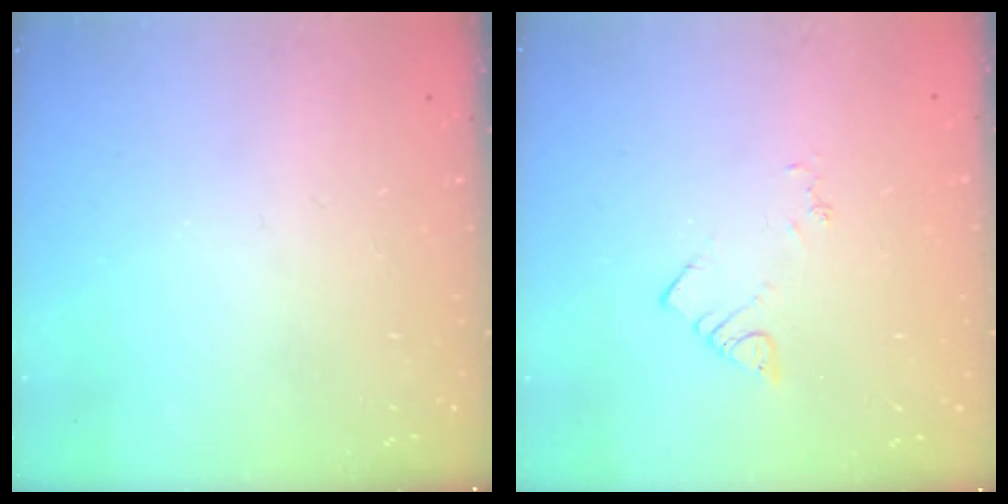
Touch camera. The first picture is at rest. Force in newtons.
{"total": 2.4, "press": 2.3, "slide": 0.4}